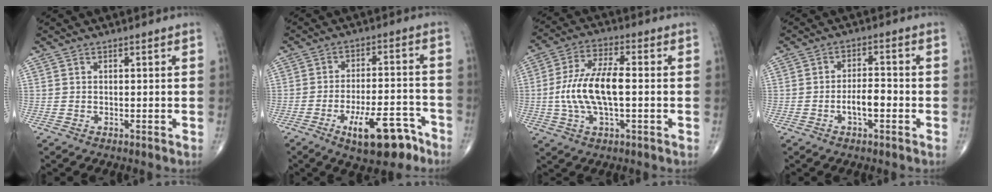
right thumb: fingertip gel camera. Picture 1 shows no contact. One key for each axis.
{"total": 12.3, "fx": -7.1, "fy": 4.7, "fz": 8.9, "tx": -0.128, "ty": 0.045, "tz": -0.106}
{"total": 12.3, "fx": -0.9, "fy": 4.9, "fz": 11.2, "tx": -0.234, "ty": 0.019, "tz": -0.019}
{"total": 4.9, "fx": -1.7, "fy": 2.1, "fz": 4.1, "tx": -0.066, "ty": 0.018, "tz": -0.030}